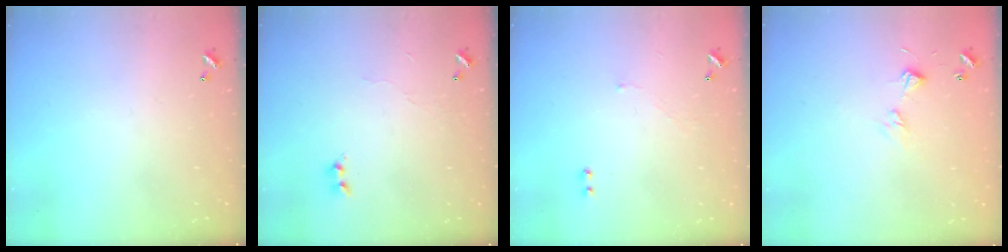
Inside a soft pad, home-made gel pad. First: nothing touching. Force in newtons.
{"total": 4.3, "press": 4.3, "slide": 0.6}
{"total": 2.0, "press": 1.9, "slide": 0.7}
{"total": 4.6, "press": 4.6, "slide": 0.6}